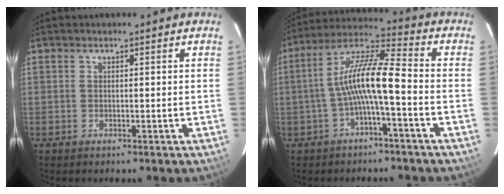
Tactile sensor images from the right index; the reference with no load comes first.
{"total": 10.1, "force": [-2.6, 1.3, 9.7], "torque": [-0.205, 0.021, -0.051]}